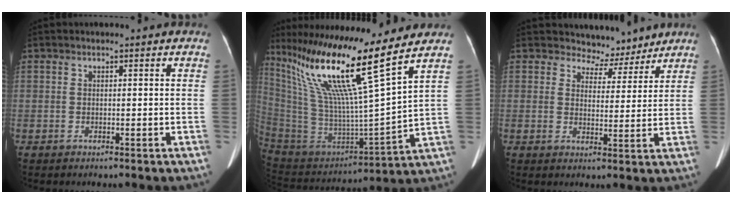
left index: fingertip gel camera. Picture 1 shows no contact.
{"total": 21.1, "force": [13.6, -1.2, 16.1], "torque": [-0.301, -0.012, 0.247]}
{"total": 5.4, "force": [4.8, 2.4, -0.6], "torque": [0.013, -0.005, 0.058]}